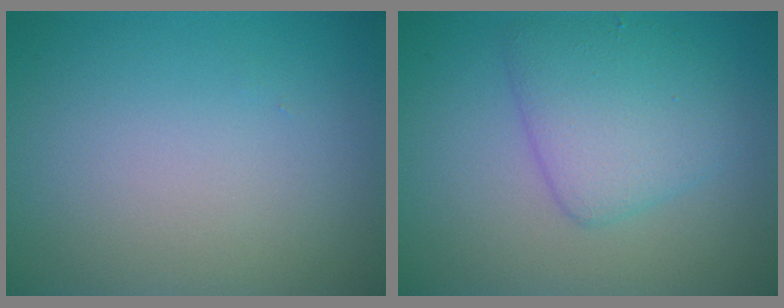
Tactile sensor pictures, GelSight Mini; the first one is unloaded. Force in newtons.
{"total": 4.2, "press": 4.2, "slide": 0.2}